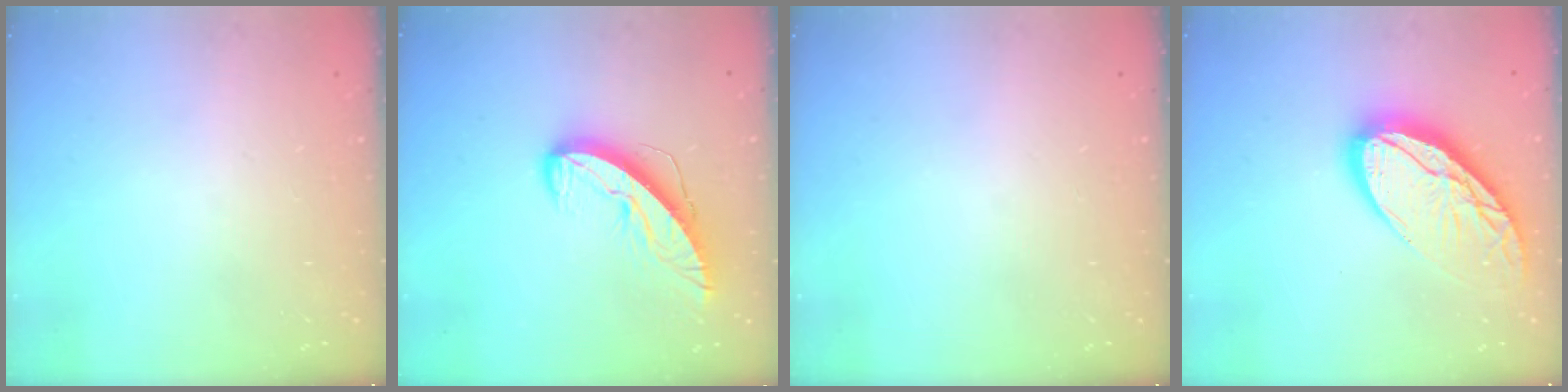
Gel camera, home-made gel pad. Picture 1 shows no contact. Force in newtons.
{"total": 10.2, "press": 10.1, "slide": 1.3}
{"total": 0.0}
{"total": 18.5, "press": 18.4, "slide": 1.6}